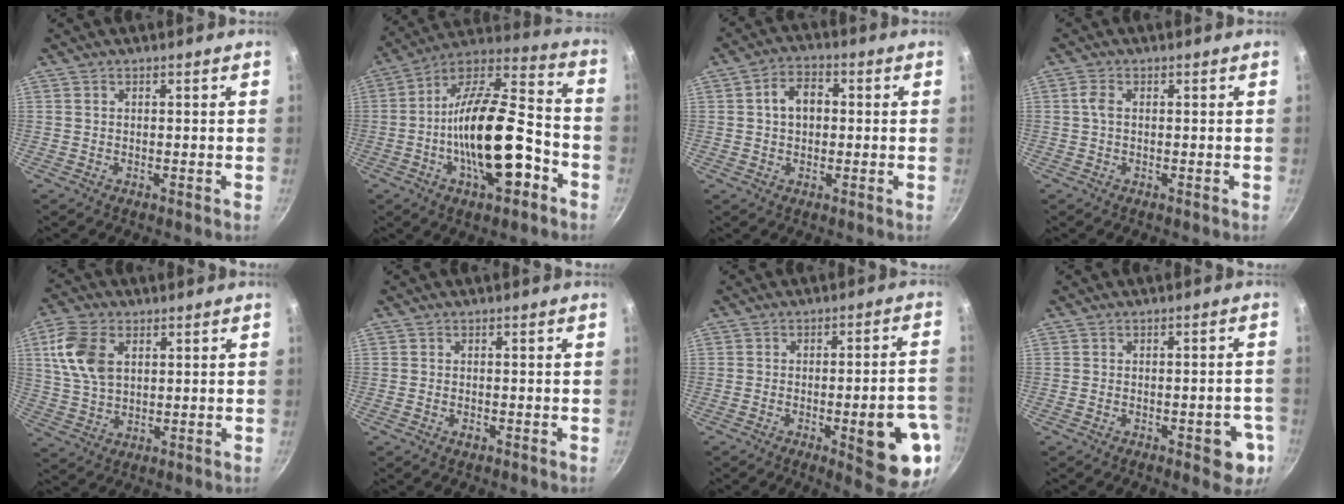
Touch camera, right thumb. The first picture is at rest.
{"total": 22.7, "force": [-6.5, 9.5, 19.5], "torque": [-0.313, 0.045, -0.116]}
{"total": 6.4, "force": [0.6, 4.5, 4.5], "torque": [-0.053, 0.016, 0.004]}
{"total": 2.0, "force": [0.2, 1.1, 1.6], "torque": [-0.039, 0.006, 0.001]}
{"total": 10.6, "force": [3.3, 6.7, 7.5], "torque": [-0.139, -0.003, 0.063]}
{"total": 1.1, "force": [-0.6, 0.7, 0.7], "torque": [-0.013, 0.002, -0.010]}
{"total": 14.9, "force": [-4.9, 4.0, 13.5], "torque": [-0.140, 0.021, -0.059]}
{"total": 6.7, "force": [-2.6, 3.0, 5.4], "torque": [-0.040, 0.016, -0.029]}